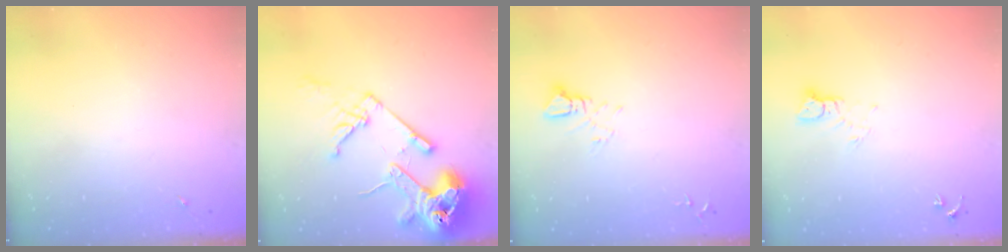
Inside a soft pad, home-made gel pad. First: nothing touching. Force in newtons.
{"total": 18.6, "press": 18.4, "slide": 2.2}
{"total": 3.3, "press": 3.3, "slide": 0.2}
{"total": 3.7, "press": 3.7, "slide": 0.4}